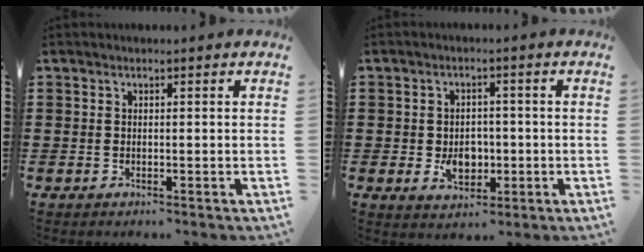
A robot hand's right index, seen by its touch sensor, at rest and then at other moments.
{"total": 4.8, "force": [-0.8, 3.4, 3.3], "torque": [-0.049, 0.000, -0.018]}